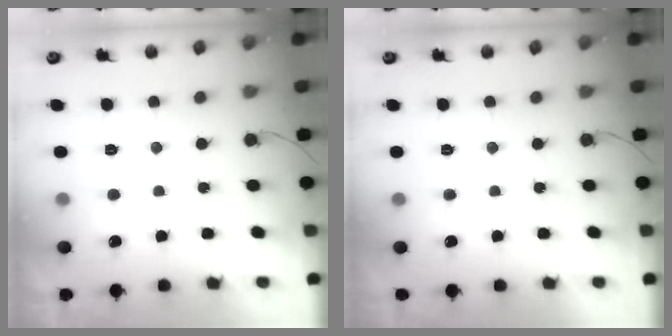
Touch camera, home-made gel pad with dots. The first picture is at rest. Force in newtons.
{"total": 0.0}